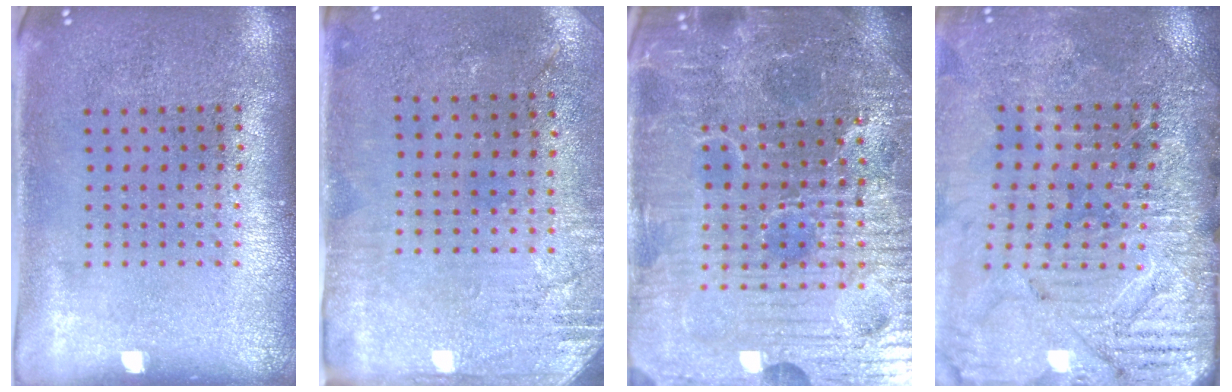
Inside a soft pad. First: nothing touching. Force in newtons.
{"total": 2.8, "press": 2.3, "slide": 1.6}
{"total": 6.1, "press": 5.8, "slide": 2.0}
{"total": 3.7, "press": 3.6, "slide": 0.7}